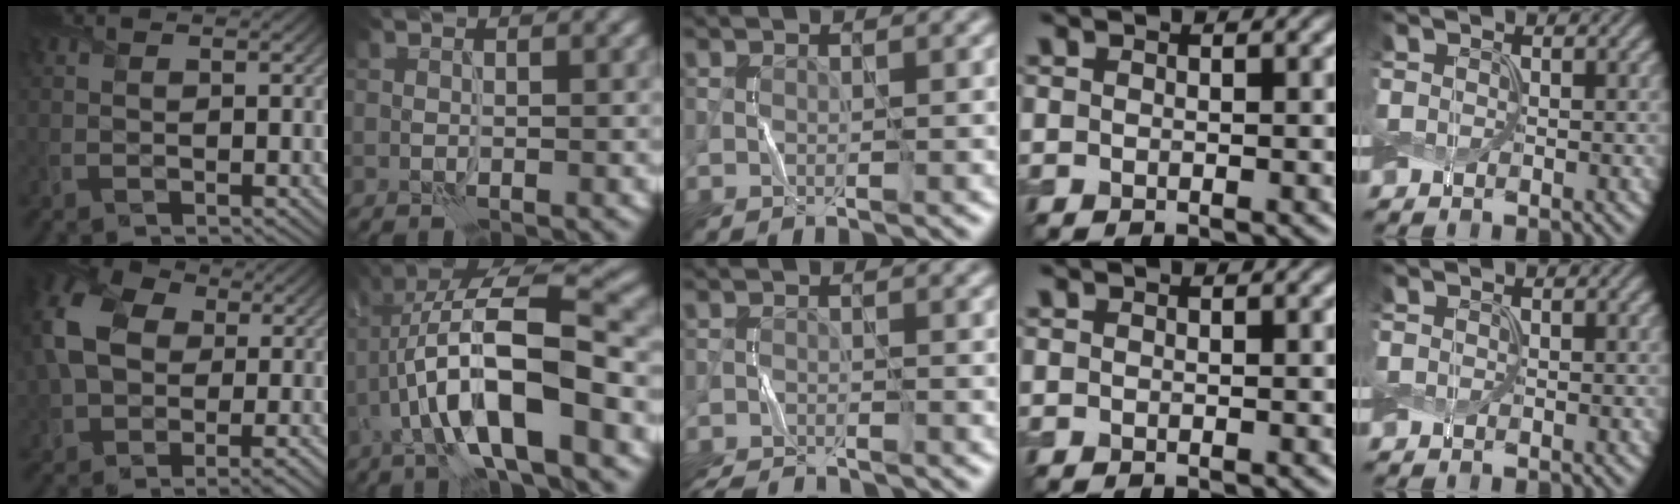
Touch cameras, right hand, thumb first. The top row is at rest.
{"thumb": {"total": 13.2, "force": [-0.2, 9.5, 9.1], "torque": [-0.207, -0.006, 0.007]}, "index": {"total": 11.1, "force": [-2.8, 3.3, 10.2], "torque": [-0.193, 0.022, -0.051]}, "middle": {"total": 3.9, "force": [-3.8, 0.5, 0.7], "torque": [-0.019, -0.012, -0.068]}}